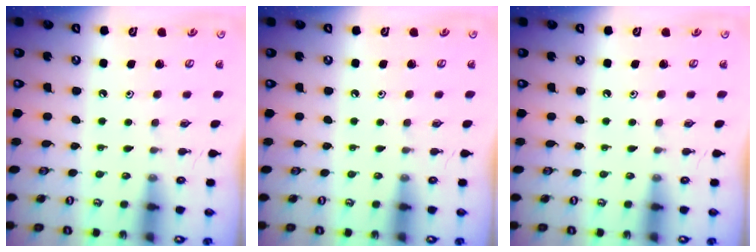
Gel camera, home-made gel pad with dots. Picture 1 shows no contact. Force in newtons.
{"total": 0.0}
{"total": 0.0}